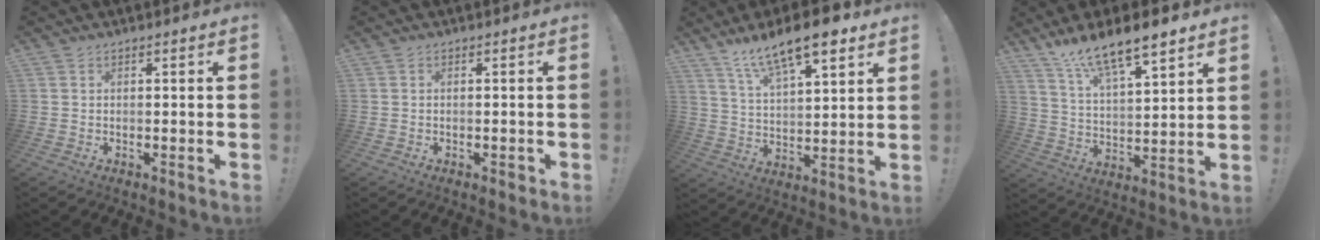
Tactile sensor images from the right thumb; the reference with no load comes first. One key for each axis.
{"total": 0.9, "fx": -0.3, "fy": 0.6, "fz": 0.6, "tx": 0.000, "ty": -0.001, "tz": -0.005}
{"total": 14.0, "fx": 10.2, "fy": 4.0, "fz": 8.7, "tx": -0.153, "ty": -0.061, "tz": 0.177}
{"total": 12.5, "fx": 10.4, "fy": 2.5, "fz": 6.4, "tx": -0.125, "ty": -0.076, "tz": 0.185}